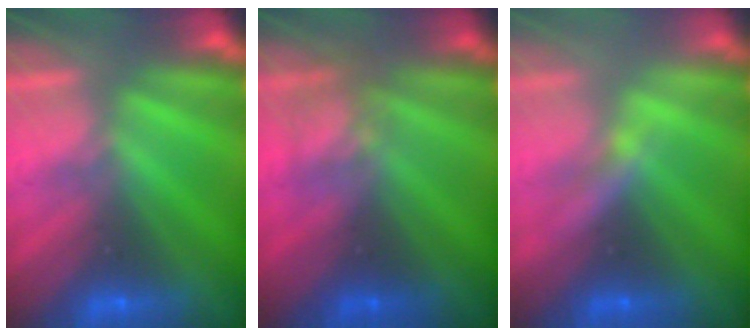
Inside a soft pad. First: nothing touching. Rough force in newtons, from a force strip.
{"total": 2.4}
{"total": 2.1}